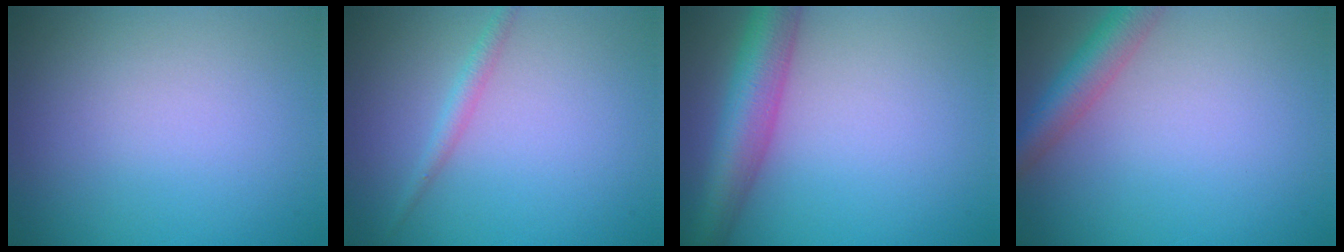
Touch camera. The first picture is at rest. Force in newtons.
{"total": 1.4, "press": 1.4, "slide": 0.0}
{"total": 6.1, "press": 6.1, "slide": 0.2}
{"total": 3.7, "press": 3.7, "slide": 0.2}